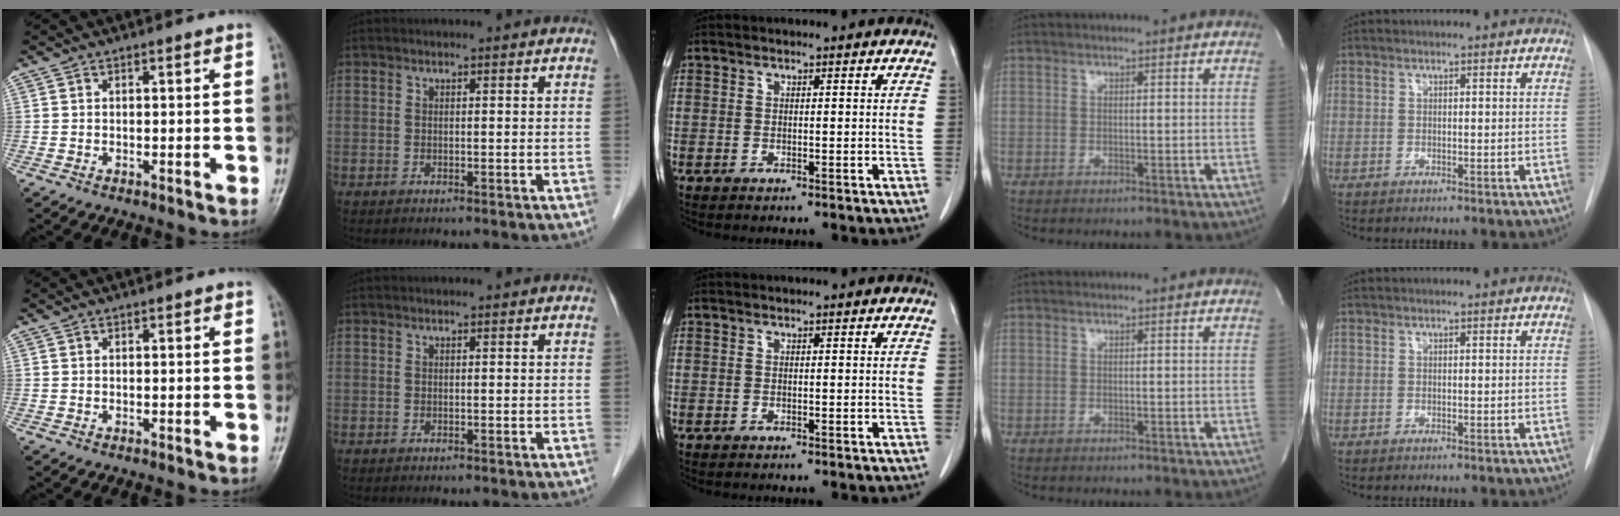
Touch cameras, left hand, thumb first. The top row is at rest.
{}